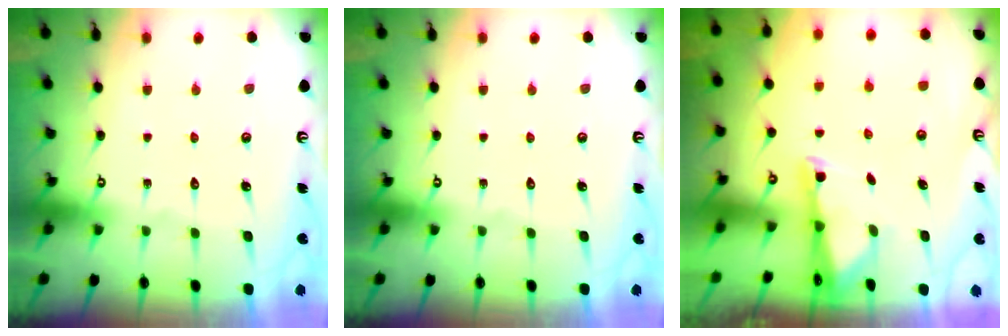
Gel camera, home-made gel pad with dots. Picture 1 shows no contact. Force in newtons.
{"total": 0.0}
{"total": 1.9, "press": 1.8, "slide": 0.4}